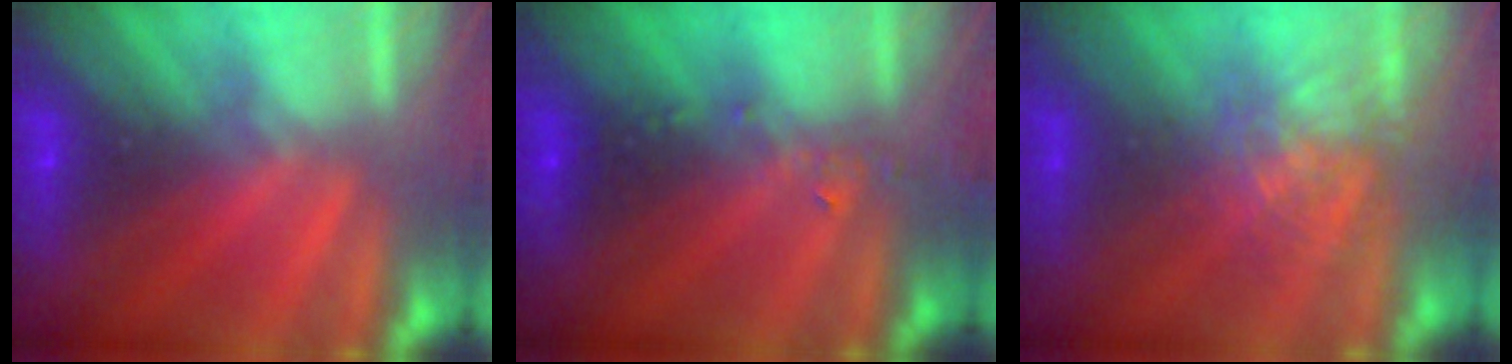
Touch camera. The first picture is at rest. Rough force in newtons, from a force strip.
{"total": 2.4}
{"total": 2.7}